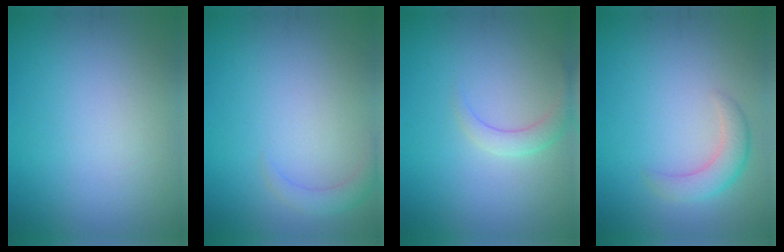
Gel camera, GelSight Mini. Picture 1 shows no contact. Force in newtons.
{"total": 1.5, "press": 1.4, "slide": 0.2}
{"total": 1.8, "press": 1.8, "slide": 0.1}
{"total": 2.7, "press": 2.6, "slide": 0.2}